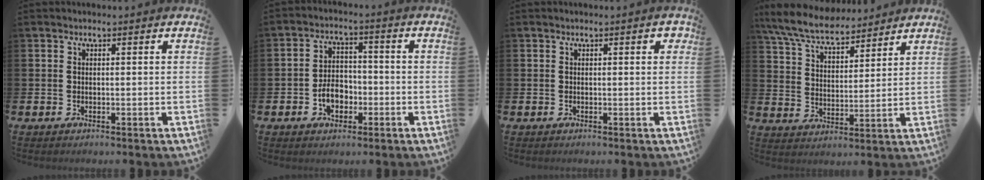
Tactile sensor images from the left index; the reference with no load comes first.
{"total": 4.5, "force": [-1.7, 3.3, 2.7], "torque": [-0.037, 0.001, -0.038]}
{"total": 1.3, "force": [0.3, 0.4, 1.2], "torque": [-0.009, 0.000, -0.001]}
{"total": 7.9, "force": [7.4, 1.6, 2.5], "torque": [-0.083, -0.034, 0.135]}